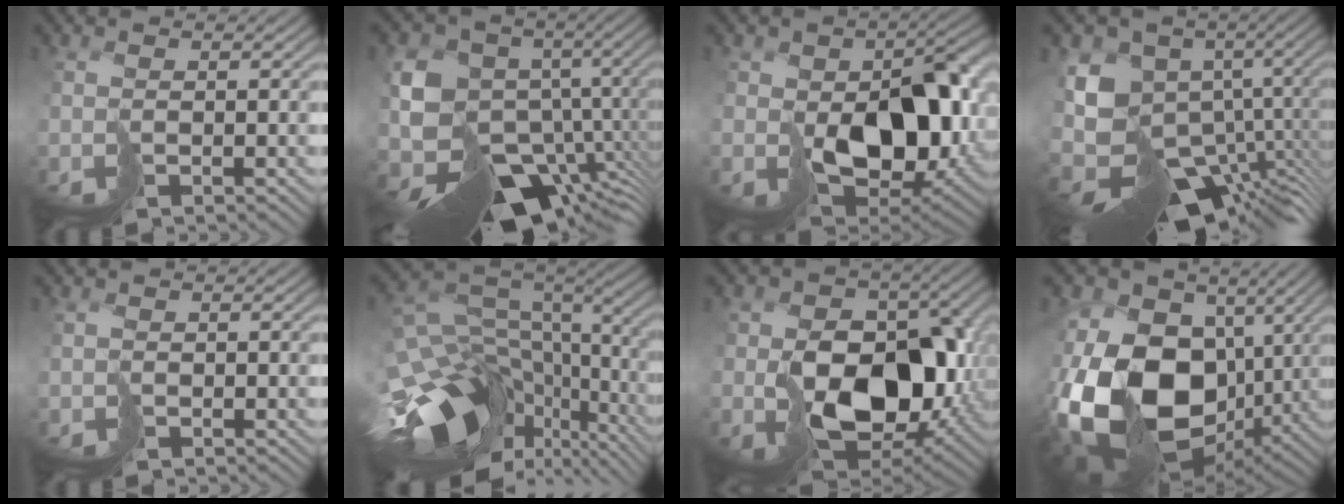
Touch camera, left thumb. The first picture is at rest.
{"total": 16.2, "force": [-6.0, 11.4, 9.8], "torque": [-0.203, -0.008, -0.076]}
{"total": 12.4, "force": [-0.7, 8.6, 8.8], "torque": [-0.106, -0.023, -0.004]}
{"total": 13.7, "force": [-4.7, 8.4, 9.7], "torque": [-0.203, -0.018, -0.066]}
{"total": 1.1, "force": [-0.1, 1.0, 0.3], "torque": [-0.003, 0.002, -0.004]}
{"total": 16.5, "force": [-6.2, 9.7, 11.8], "torque": [-0.236, -0.009, -0.078]}
{"total": 13.5, "force": [-1.8, 9.6, 9.2], "torque": [-0.116, -0.020, -0.026]}
{"total": 20.6, "force": [-2.8, 14.3, 14.6], "torque": [-0.335, -0.017, -0.040]}